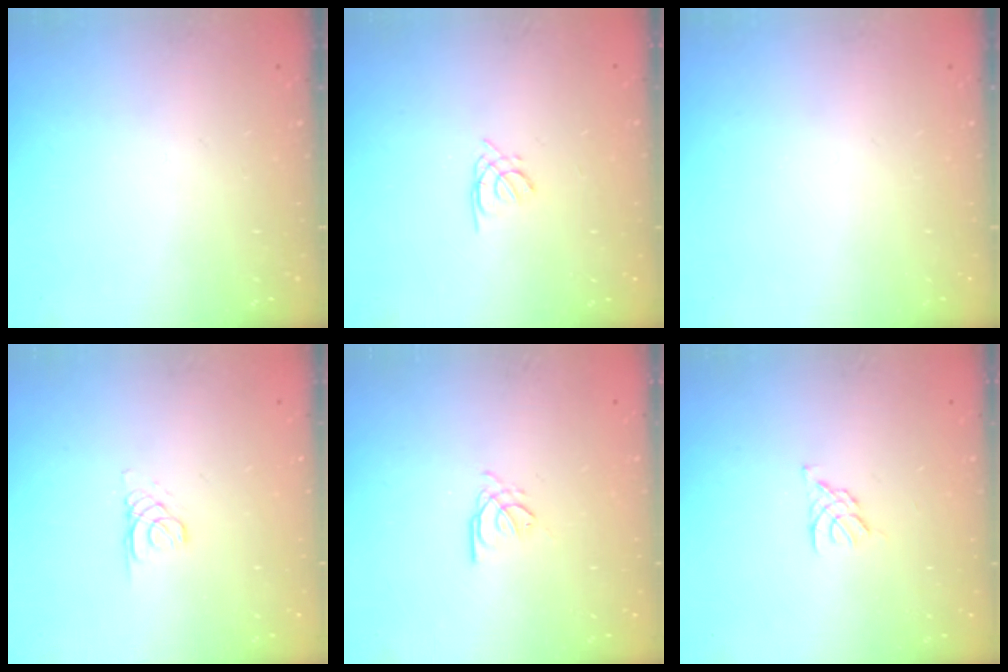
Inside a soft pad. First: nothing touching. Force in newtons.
{"total": 1.4, "press": 1.3, "slide": 0.3}
{"total": 0.0}
{"total": 1.1, "press": 1.1, "slide": 0.1}
{"total": 0.9, "press": 0.8, "slide": 0.2}
{"total": 3.2, "press": 3.1, "slide": 0.7}